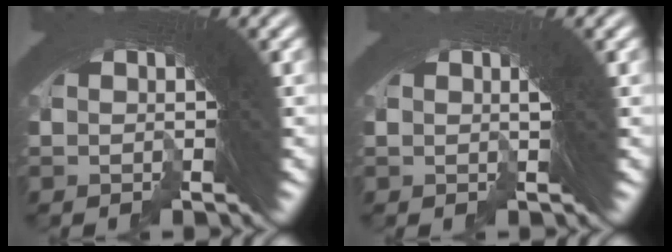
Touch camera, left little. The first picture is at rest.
{"total": 0.8, "force": [0.3, 0.4, 0.6], "torque": [-0.018, 0.002, 0.002]}